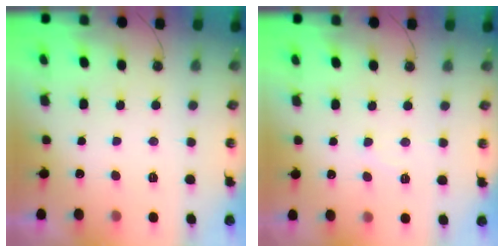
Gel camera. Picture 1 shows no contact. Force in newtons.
{"total": 6.0, "press": 5.9, "slide": 0.9}